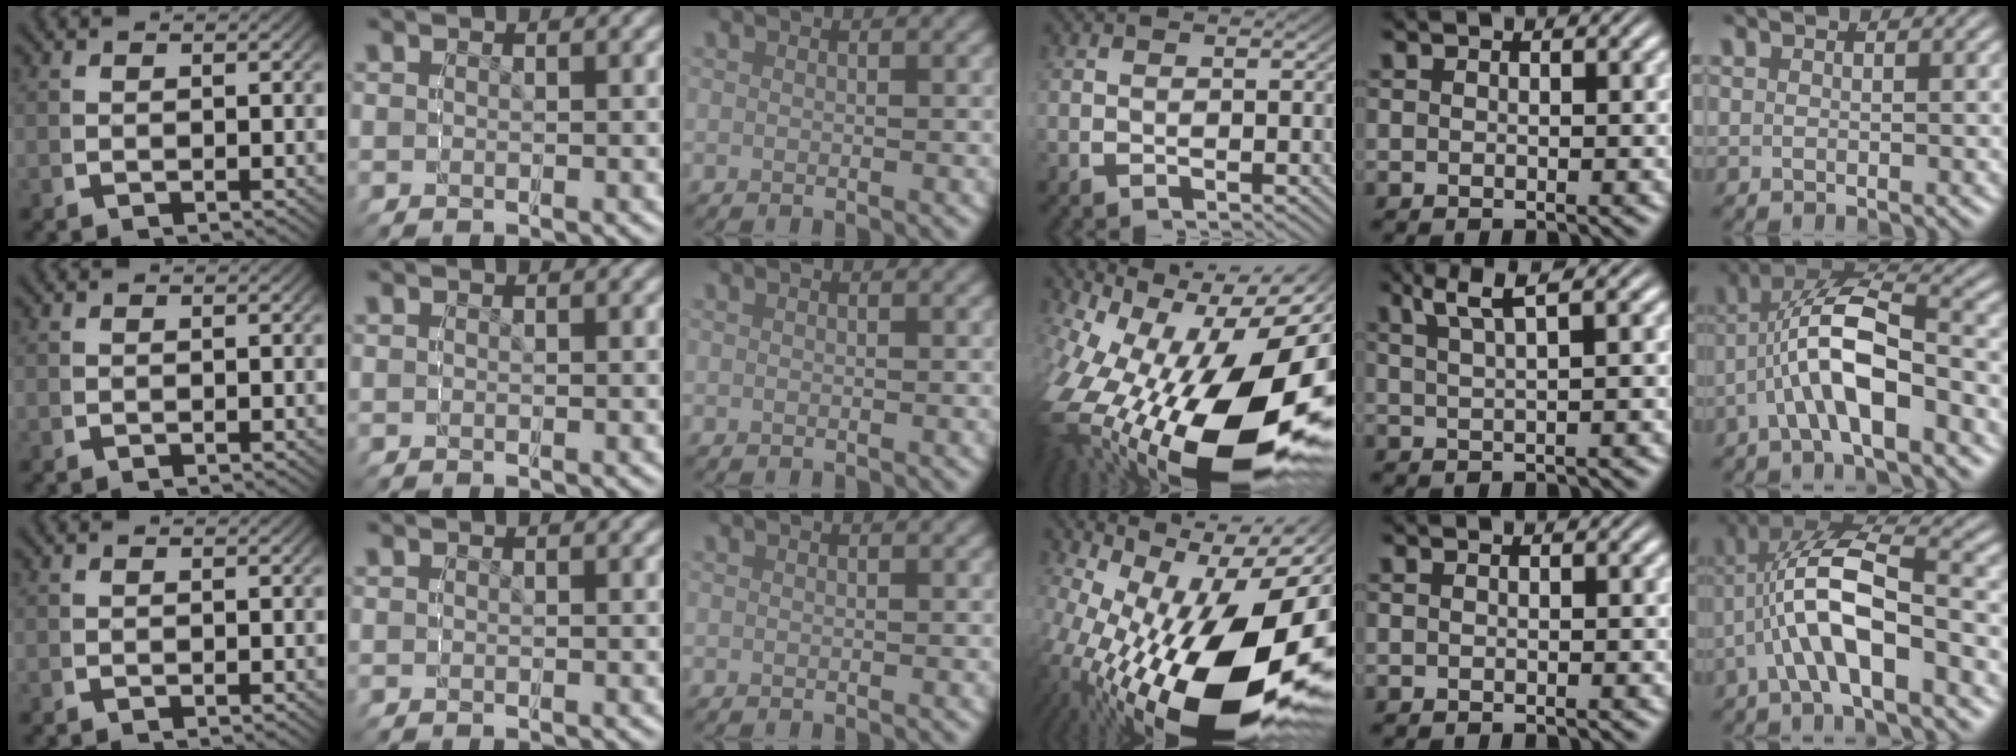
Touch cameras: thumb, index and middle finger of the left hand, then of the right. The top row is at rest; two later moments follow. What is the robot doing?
{"motion": "grasp_and_lifting", "object": "button"}